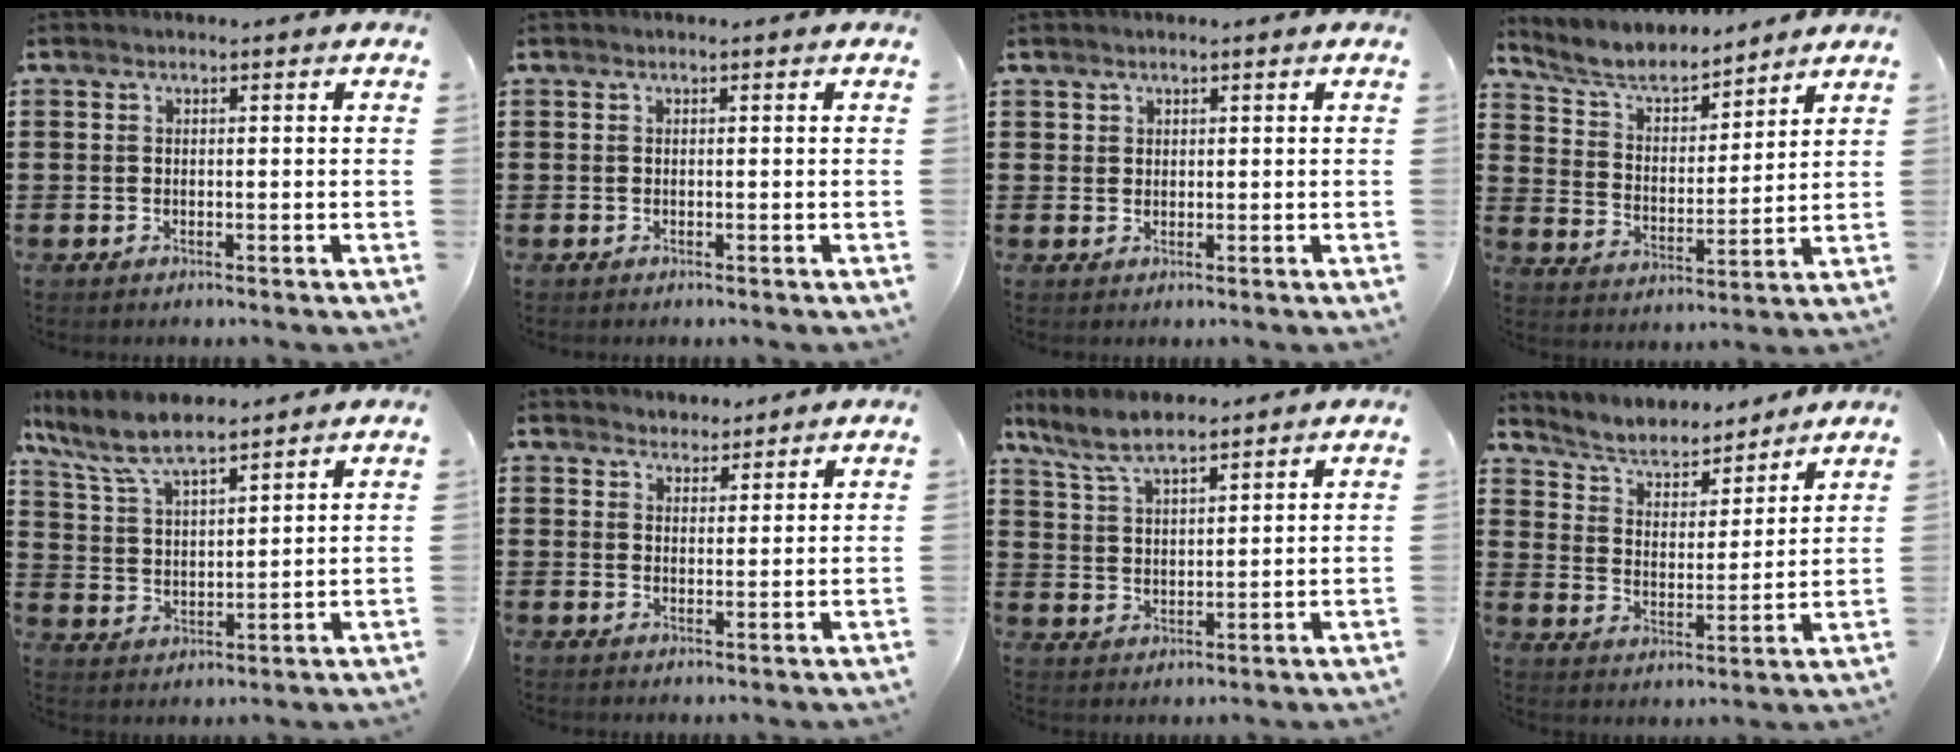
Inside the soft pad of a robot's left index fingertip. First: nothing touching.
{"total": 0.0}
{"total": 1.2, "force": [0.9, 0.8, 0.0], "torque": [-0.005, 0.002, 0.019]}
{"total": 6.7, "force": [6.0, 1.7, 2.4], "torque": [-0.074, -0.031, 0.102]}
{"total": 8.1, "force": [6.9, 1.7, 3.8], "torque": [-0.101, -0.021, 0.124]}
{"total": 2.6, "force": [2.4, 0.9, -0.6], "torque": [0.001, 0.001, 0.047]}
{"total": 6.6, "force": [5.6, 1.5, 3.1], "torque": [-0.080, -0.009, 0.103]}
{"total": 5.1, "force": [4.9, 1.2, 1.1], "torque": [-0.048, -0.032, 0.080]}